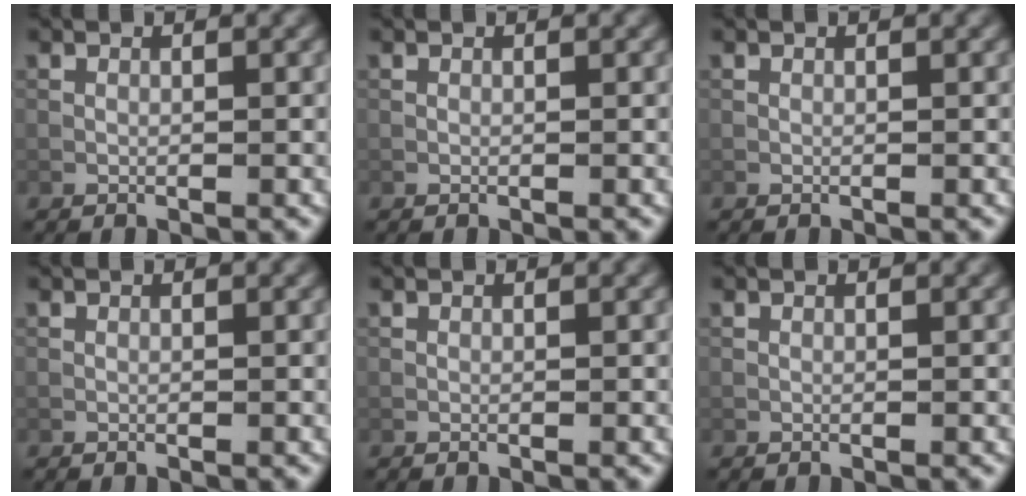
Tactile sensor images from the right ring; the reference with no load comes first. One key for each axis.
{"total": 0.0}
{"total": 0.0}
{"total": 0.0}
{"total": 0.0}
{"total": 0.0}